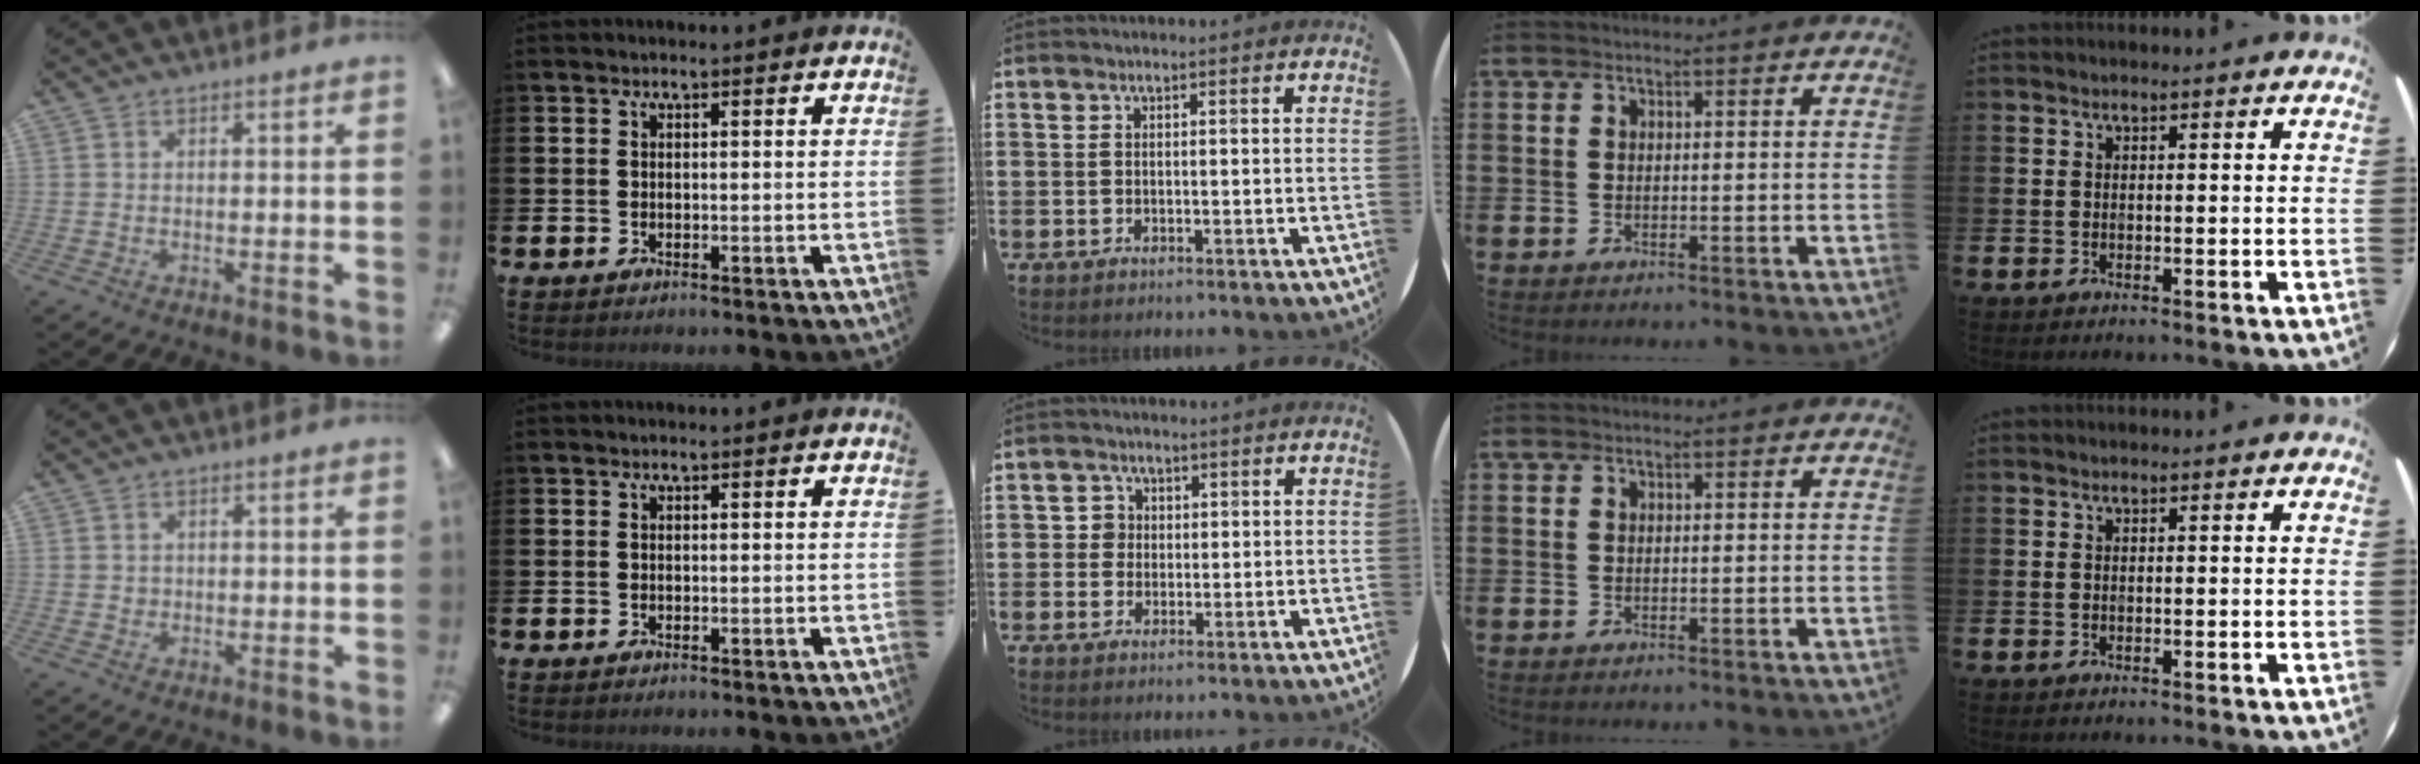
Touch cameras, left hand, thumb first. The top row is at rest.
{"thumb": {"total": 0.9, "force": [0.3, 0.8, 0.1], "torque": [-0.003, 0.004, 0.004]}, "middle": {"total": 2.2, "force": [0.6, 2.1, 0.4], "torque": [-0.006, 0.008, 0.009]}}